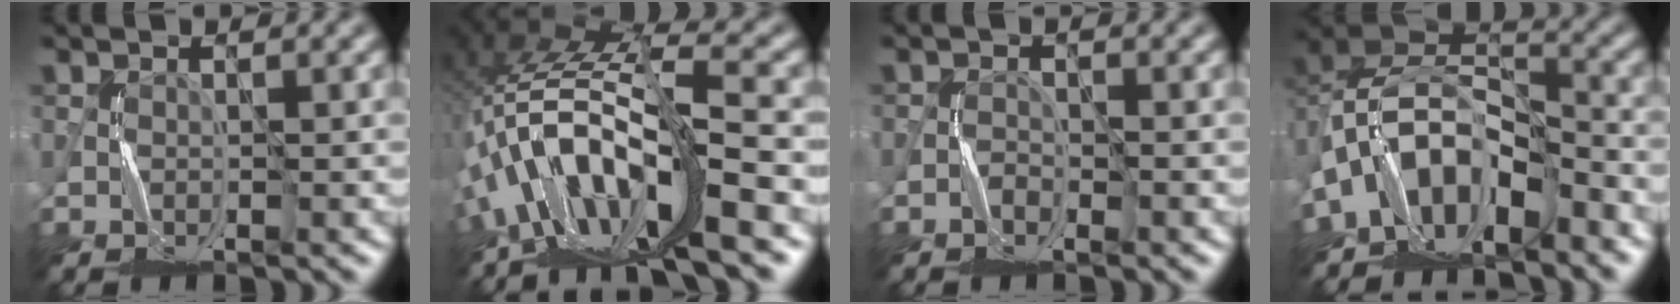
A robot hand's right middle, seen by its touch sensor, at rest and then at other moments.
{"total": 11.8, "force": [-5.5, 3.2, 10.0], "torque": [-0.188, 0.017, -0.093]}
{"total": 0.9, "force": [-0.7, 0.4, 0.4], "torque": [-0.002, 0.006, -0.012]}
{"total": 8.5, "force": [-5.1, 4.7, 5.0], "torque": [-0.074, 0.004, -0.108]}